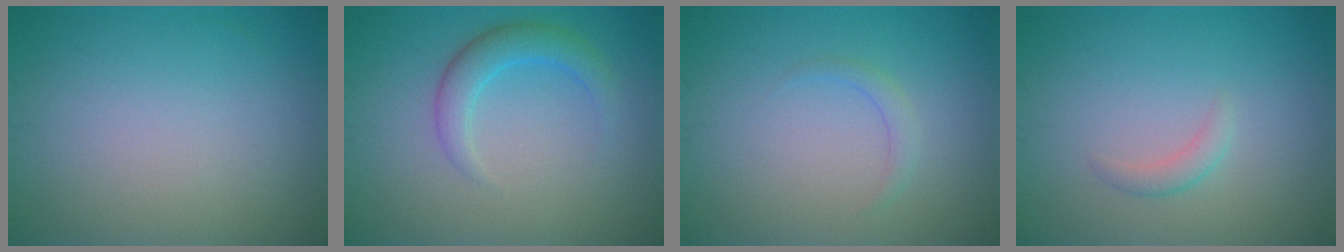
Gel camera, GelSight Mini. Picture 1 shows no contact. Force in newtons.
{"total": 3.0, "press": 3.0, "slide": 0.1}
{"total": 1.1, "press": 1.1, "slide": 0.1}
{"total": 1.2, "press": 1.2, "slide": 0.0}